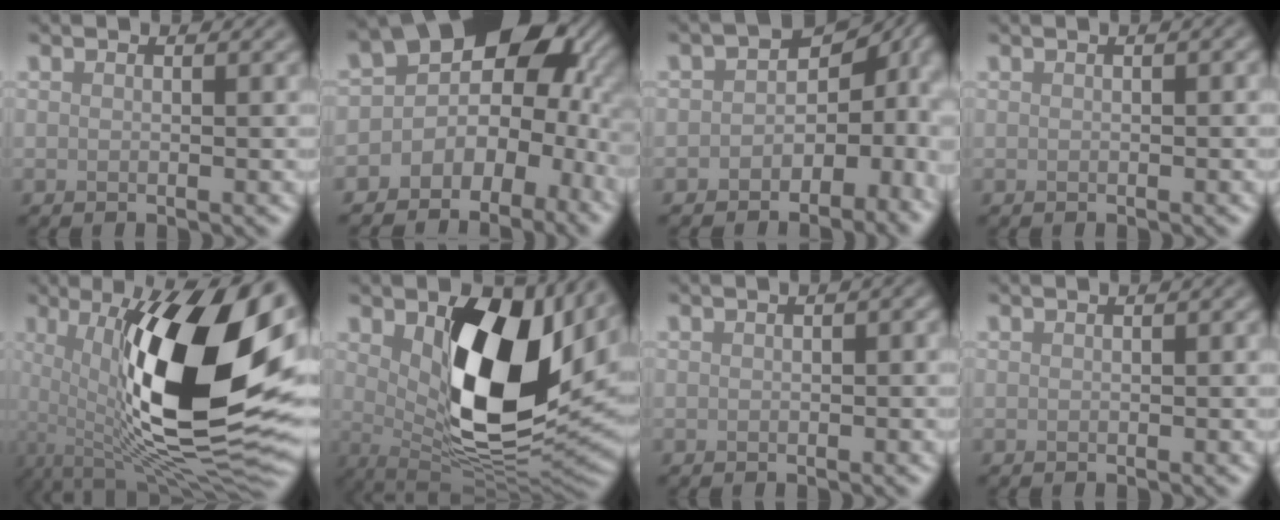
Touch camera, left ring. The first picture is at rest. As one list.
[{"total": 11.8, "force": [0.1, 8.2, 8.5], "torque": [-0.093, 0.010, -0.001]}, {"total": 6.8, "force": [-1.5, 5.1, 4.3], "torque": [-0.025, -0.003, -0.027]}, {"total": 0.0}, {"total": 15.9, "force": [2.1, 4.9, 15.0], "torque": [-0.232, -0.005, 0.032]}, {"total": 13.2, "force": [3.0, 6.3, 11.2], "torque": [-0.168, -0.018, 0.059]}, {"total": 1.2, "force": [0.1, 0.8, 0.9], "torque": [-0.011, 0.003, 0.003]}, {"total": 0.0}]